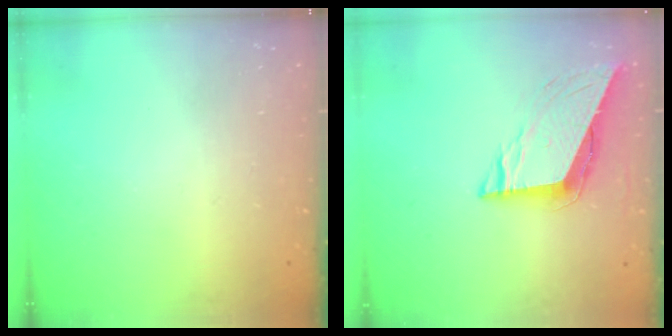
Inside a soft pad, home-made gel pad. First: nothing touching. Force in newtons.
{"total": 8.3, "press": 8.2, "slide": 0.4}